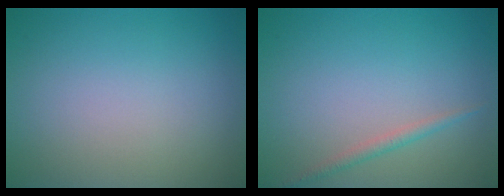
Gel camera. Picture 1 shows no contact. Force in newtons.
{"total": 1.2, "press": 1.1, "slide": 0.1}